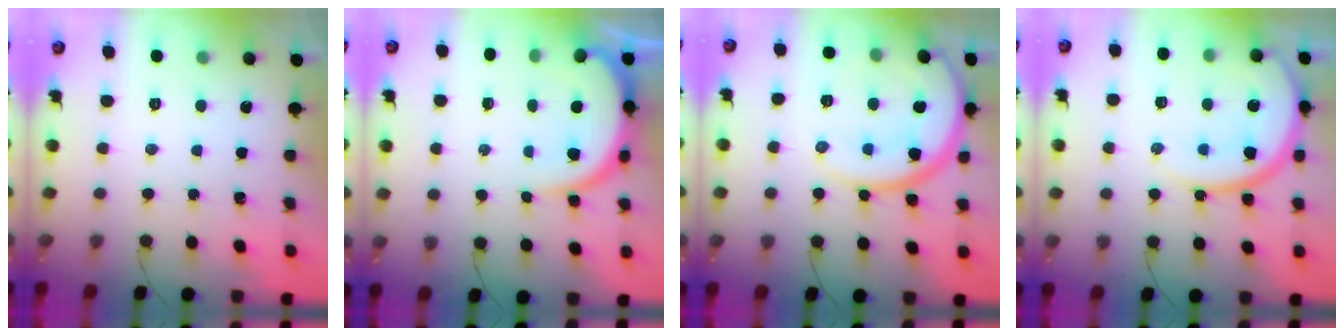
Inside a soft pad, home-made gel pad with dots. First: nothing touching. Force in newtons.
{"total": 9.0, "press": 9.0, "slide": 1.0}
{"total": 15.3, "press": 15.3, "slide": 1.1}
{"total": 14.8, "press": 14.7, "slide": 1.4}